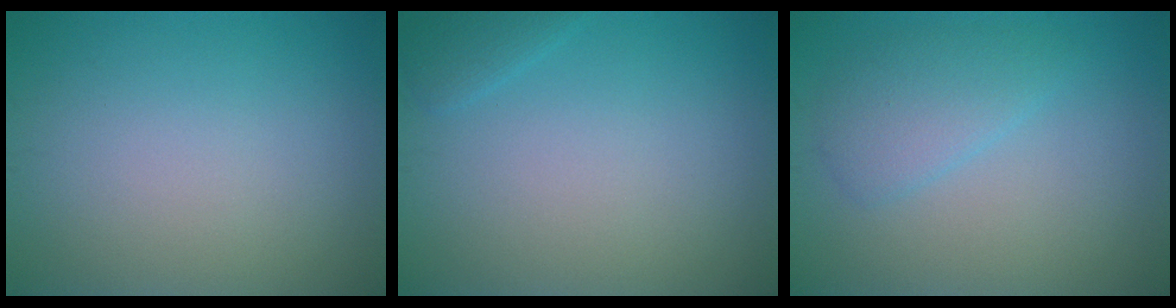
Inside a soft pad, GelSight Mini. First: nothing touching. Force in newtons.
{"total": 1.1, "press": 1.1, "slide": 0.1}
{"total": 2.7, "press": 2.7, "slide": 0.2}